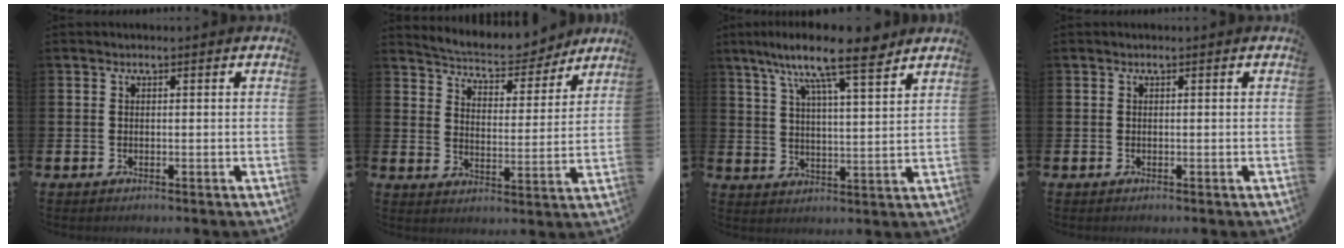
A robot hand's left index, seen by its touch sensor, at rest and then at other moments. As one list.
[{"total": 6.4, "force": [6.2, 1.3, 0.9], "torque": [-0.045, -0.050, 0.104]}, {"total": 11.8, "force": [9.6, 1.7, 6.7], "torque": [-0.124, -0.046, 0.162]}, {"total": 0.0}]